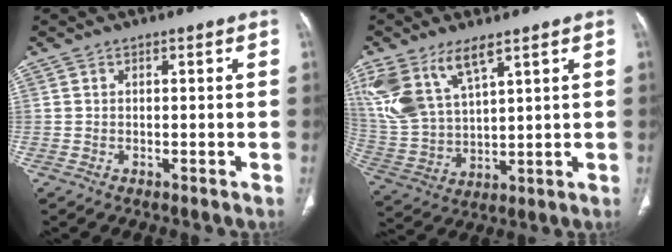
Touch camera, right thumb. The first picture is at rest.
{"total": 13.7, "force": [8.1, 5.9, 9.3], "torque": [-0.197, -0.021, 0.179]}